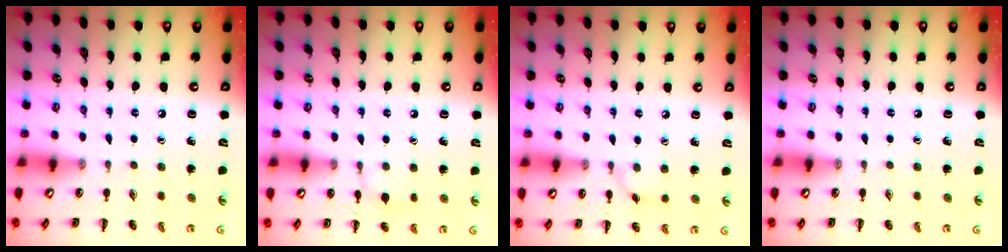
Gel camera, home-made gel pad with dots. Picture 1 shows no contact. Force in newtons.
{"total": 6.3, "press": 6.0, "slide": 2.1}
{"total": 3.4, "press": 3.2, "slide": 1.1}
{"total": 0.0}